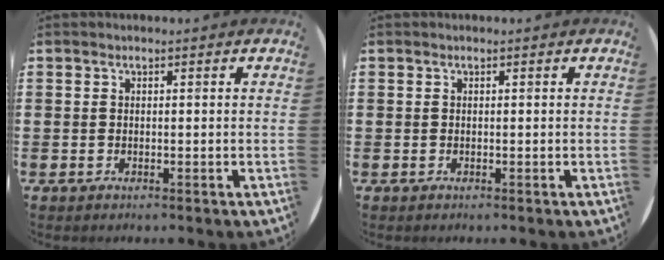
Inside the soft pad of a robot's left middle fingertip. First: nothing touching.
{"total": 0.0}